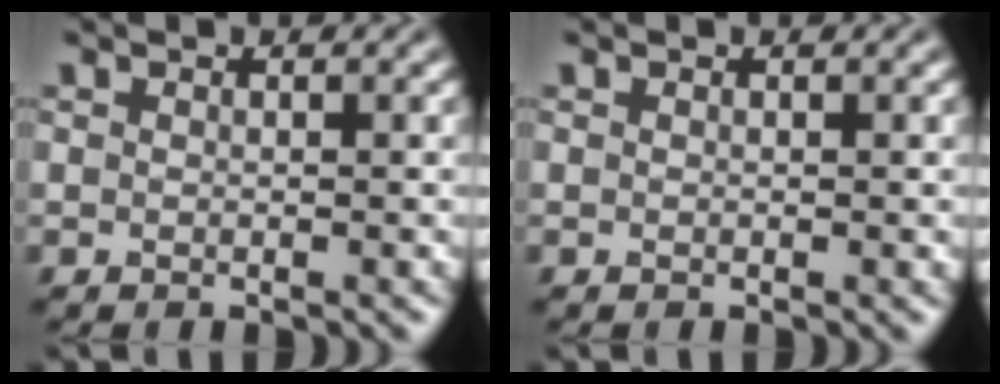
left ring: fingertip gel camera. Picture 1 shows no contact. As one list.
[{"total": 0.0}]